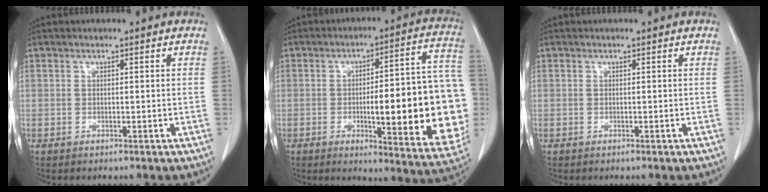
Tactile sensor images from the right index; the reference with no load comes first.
{"total": 22.2, "force": [-2.9, 4.3, 21.6], "torque": [-0.207, 0.026, -0.023]}
{"total": 0.0}